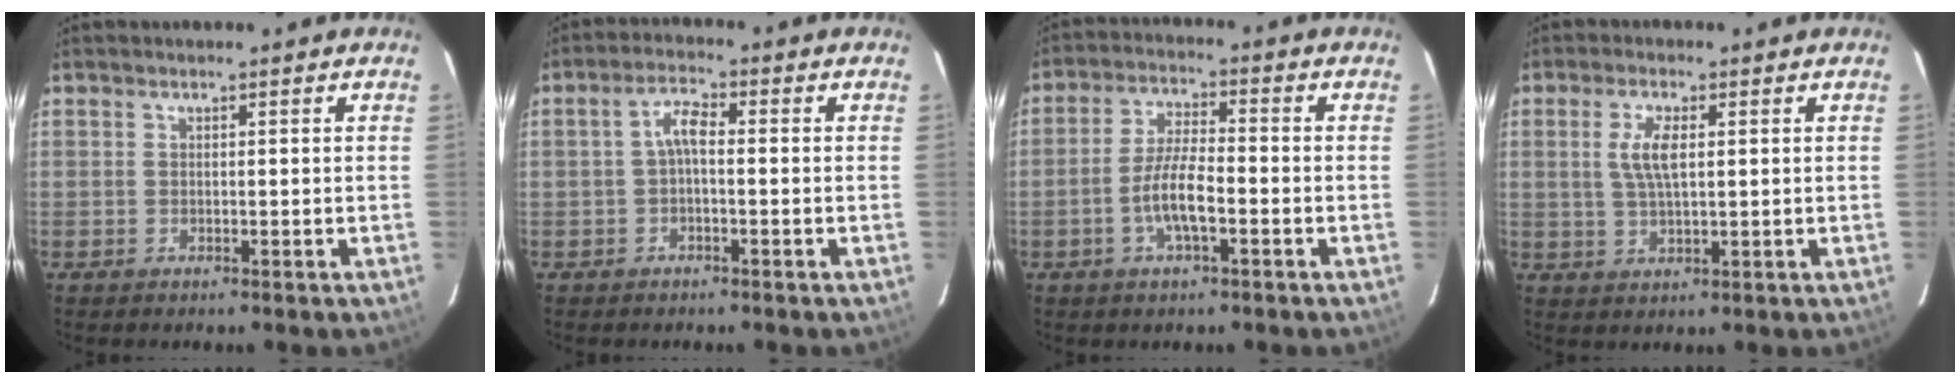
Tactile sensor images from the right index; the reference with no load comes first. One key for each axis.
{"total": 3.1, "fx": -0.5, "fy": 1.1, "fz": 2.9, "tx": -0.061, "ty": 0.012, "tz": -0.010}
{"total": 7.2, "fx": -2.7, "fy": 1.7, "fz": 6.5, "tx": -0.131, "ty": 0.003, "tz": -0.051}
{"total": 5.2, "fx": 1.1, "fy": 1.8, "fz": 4.8, "tx": -0.094, "ty": 0.002, "tz": 0.023}